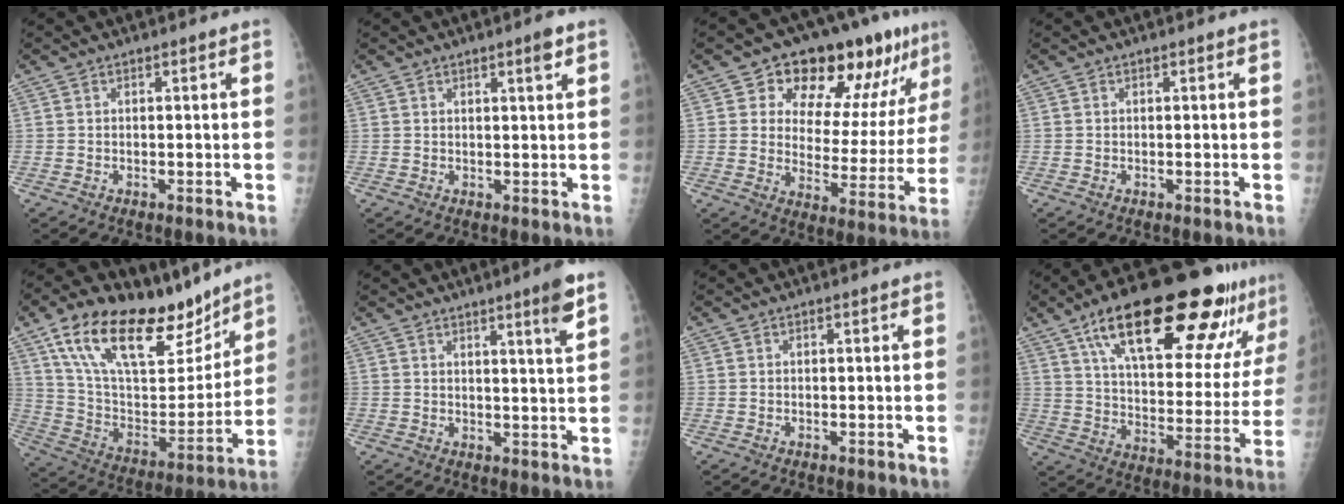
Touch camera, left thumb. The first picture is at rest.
{"total": 2.4, "force": [1.4, 0.3, 1.9], "torque": [-0.026, -0.009, 0.021]}
{"total": 19.5, "force": [11.7, 9.0, 12.7], "torque": [-0.119, -0.041, 0.172]}
{"total": 0.0}
{"total": 27.0, "force": [17.6, 11.9, 16.7], "torque": [-0.247, -0.040, 0.305]}
{"total": 5.2, "force": [3.2, -0.3, 4.1], "torque": [-0.056, -0.026, 0.047]}
{"total": 0.0}
{"total": 29.9, "force": [18.1, 9.7, 21.8], "torque": [-0.295, -0.031, 0.283]}